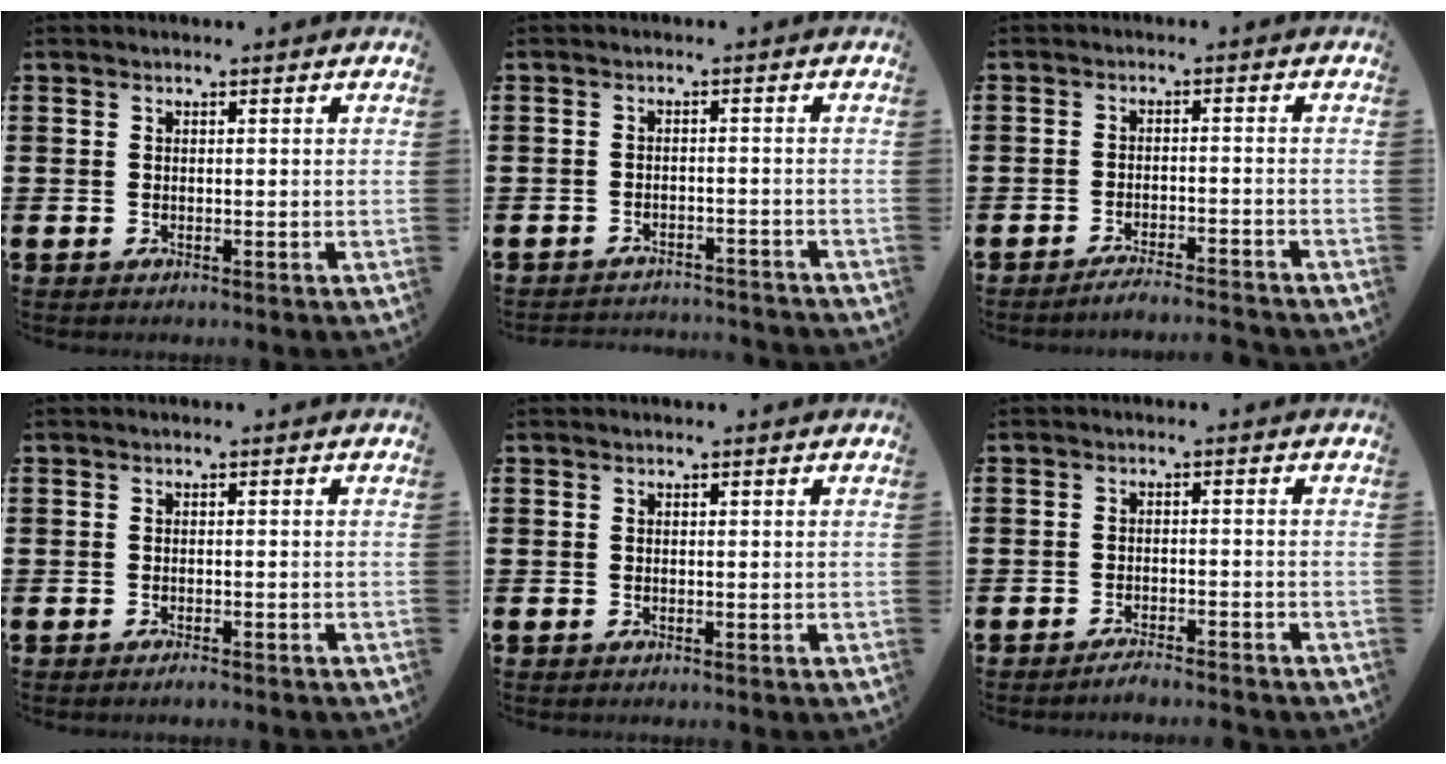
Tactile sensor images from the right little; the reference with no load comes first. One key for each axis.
{"total": 2.1, "fx": -2.1, "fy": 0.0, "fz": -0.1, "tx": -0.004, "ty": 0.003, "tz": -0.046}
{"total": 2.4, "fx": -2.3, "fy": -0.2, "fz": 0.6, "tx": -0.010, "ty": 0.005, "tz": -0.045}
{"total": 0.8, "fx": -0.7, "fy": 0.1, "fz": 0.5, "tx": -0.010, "ty": -0.003, "tz": -0.013}
{"total": 0.0}
{"total": 1.9, "fx": -1.9, "fy": 0.0, "fz": 0.6, "tx": -0.010, "ty": 0.004, "tz": -0.036}